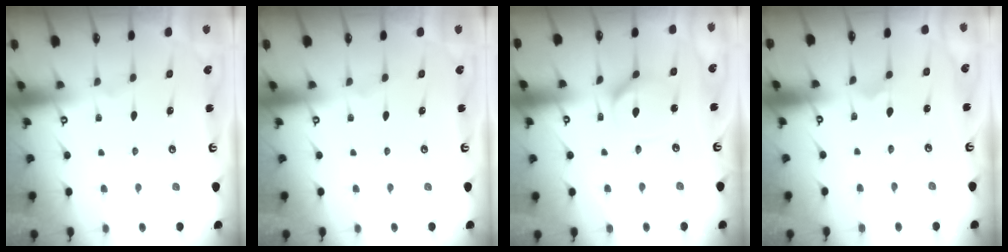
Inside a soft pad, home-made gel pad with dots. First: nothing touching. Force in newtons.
{"total": 0.0}
{"total": 7.4, "press": 7.3, "slide": 0.8}
{"total": 1.7, "press": 1.7, "slide": 0.1}